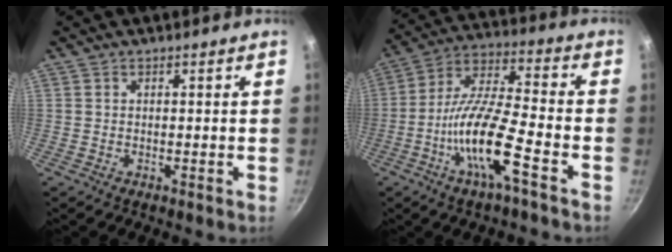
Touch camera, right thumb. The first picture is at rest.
{"total": 14.7, "force": [-6.1, 3.2, 12.9], "torque": [-0.244, 0.039, -0.126]}